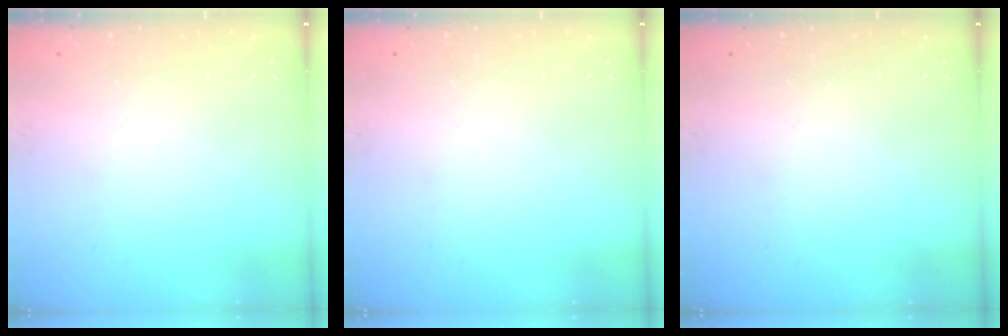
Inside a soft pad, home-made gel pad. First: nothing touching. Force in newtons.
{"total": 0.0}
{"total": 0.0}